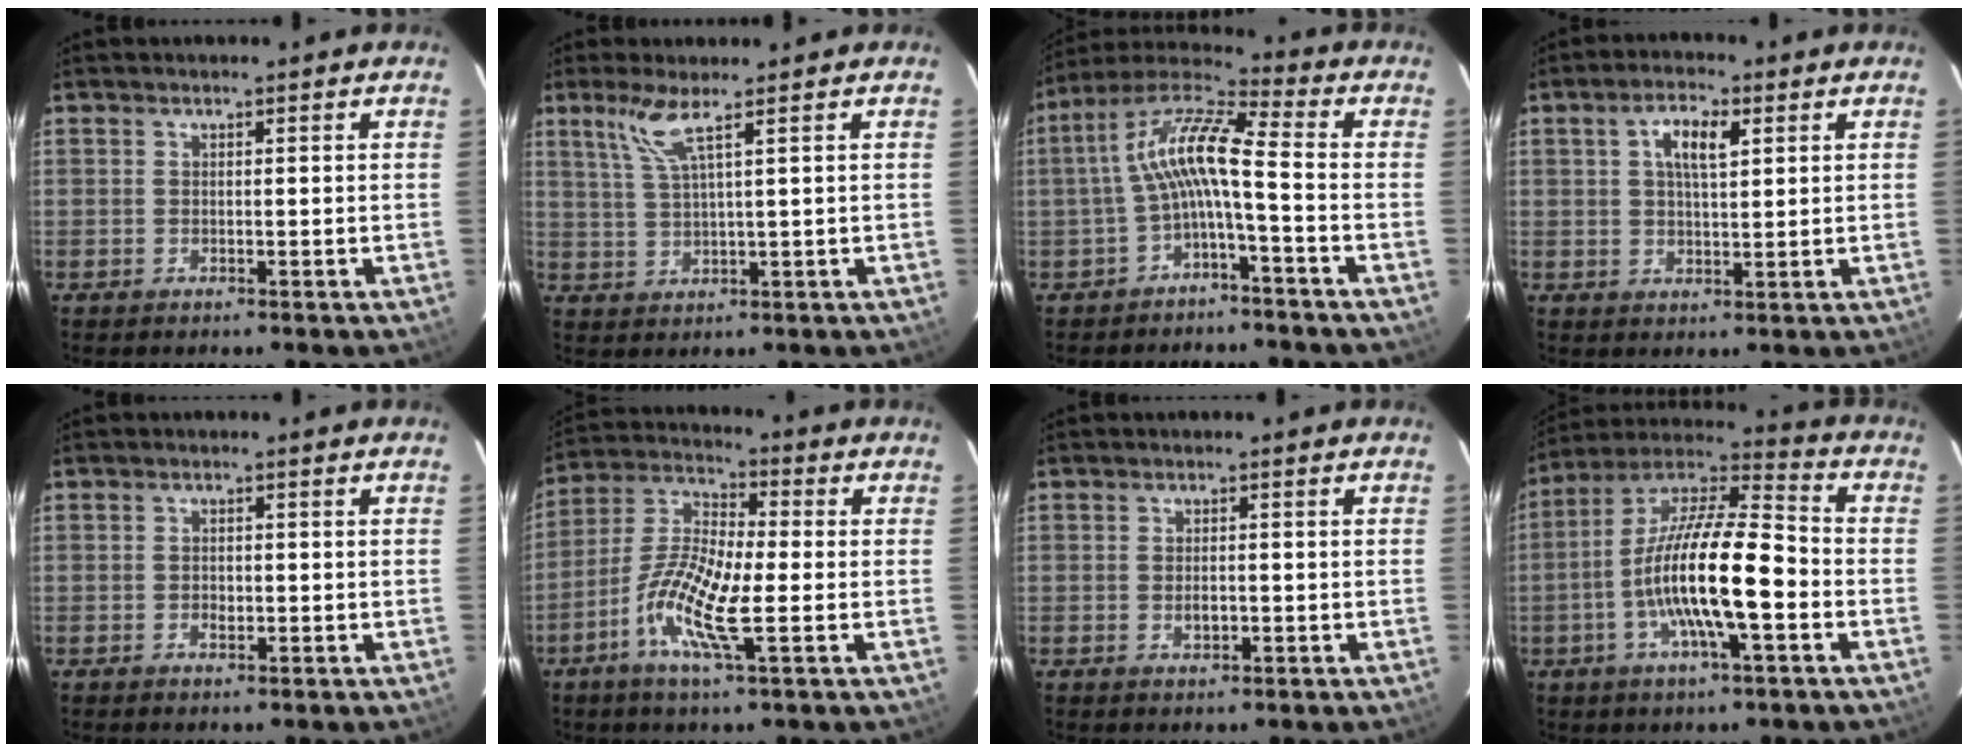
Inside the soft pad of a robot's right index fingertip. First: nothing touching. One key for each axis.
{"total": 4.7, "fx": 2.9, "fy": -0.3, "fz": 3.7, "tx": -0.080, "ty": -0.004, "tz": 0.065}
{"total": 10.2, "fx": -1.9, "fy": 1.6, "fz": 9.9, "tx": -0.211, "ty": 0.023, "tz": -0.042}
{"total": 5.5, "fx": 2.0, "fy": 2.2, "fz": 4.6, "tx": -0.082, "ty": 0.011, "tz": 0.037}
{"total": 1.6, "fx": -0.5, "fy": 1.1, "fz": 0.9, "tx": -0.018, "ty": 0.000, "tz": -0.009}
{"total": 11.9, "fx": -3.9, "fy": 2.7, "fz": 11.0, "tx": -0.228, "ty": -0.003, "tz": -0.088}
{"total": 2.1, "fx": -0.5, "fy": 1.2, "fz": 1.7, "tx": -0.029, "ty": -0.002, "tz": -0.008}
{"total": 17.4, "fx": -4.5, "fy": 3.8, "fz": 16.3, "tx": -0.304, "ty": -0.005, "tz": -0.092}